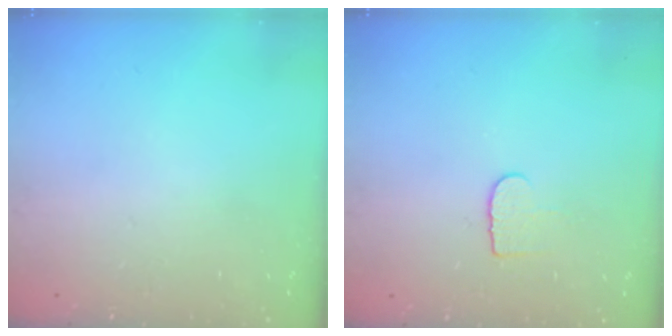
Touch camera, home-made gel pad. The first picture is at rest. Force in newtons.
{"total": 5.7, "press": 5.6, "slide": 0.5}